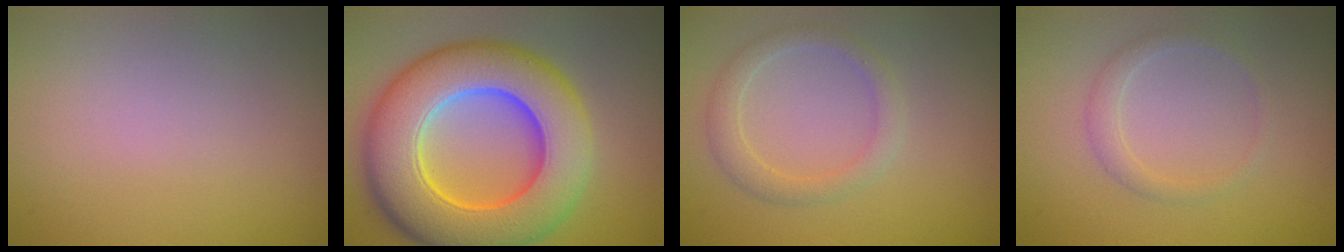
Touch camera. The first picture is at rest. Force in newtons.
{"total": 11.8, "press": 11.8, "slide": 0.4}
{"total": 2.2, "press": 2.2, "slide": 0.1}
{"total": 1.5, "press": 1.5, "slide": 0.2}